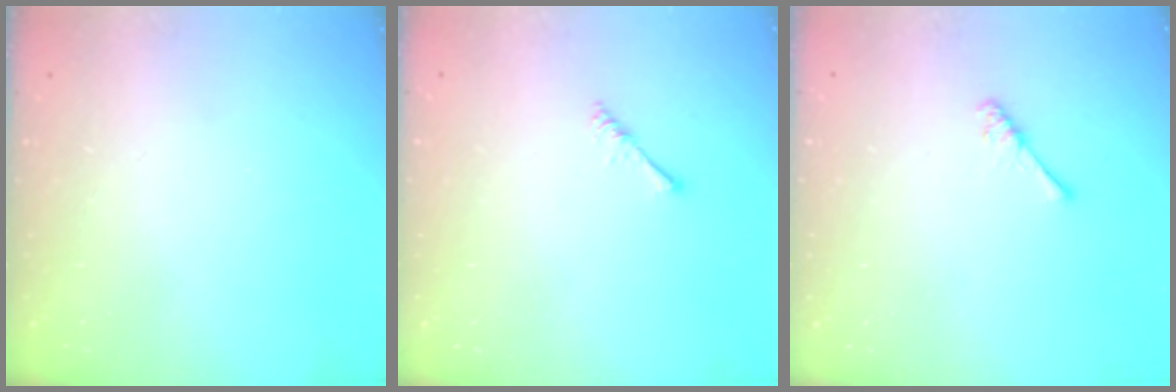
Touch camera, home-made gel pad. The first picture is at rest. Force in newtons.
{"total": 1.7, "press": 1.6, "slide": 0.4}
{"total": 2.9, "press": 2.9, "slide": 0.4}